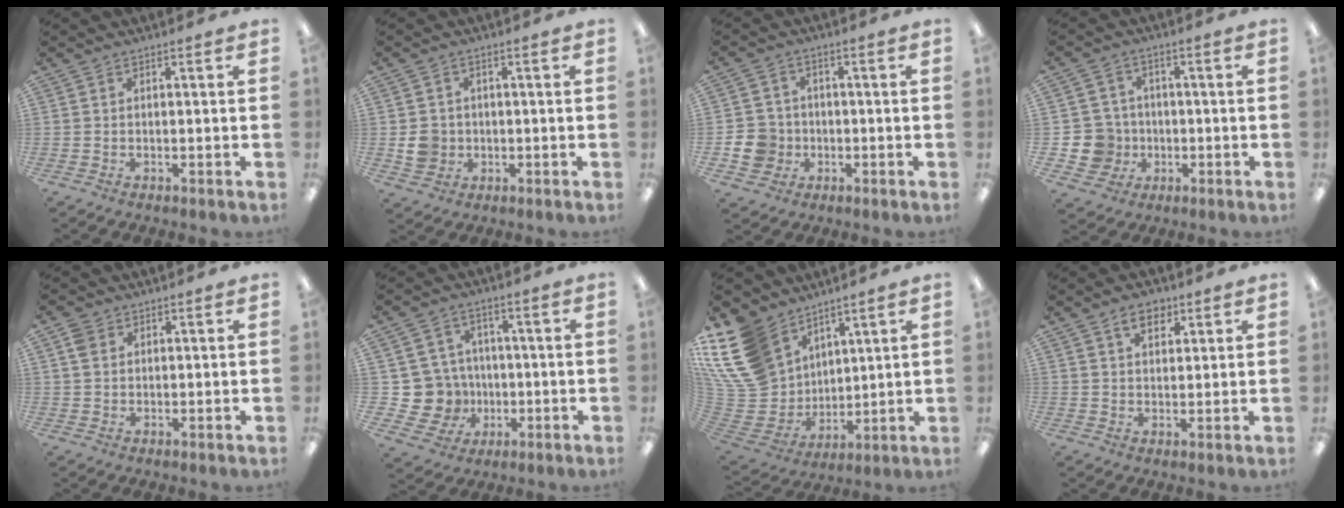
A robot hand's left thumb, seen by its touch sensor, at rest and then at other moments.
{"total": 5.0, "force": [-0.3, 4.7, 1.5], "torque": [-0.014, 0.006, -0.004]}
{"total": 7.4, "force": [-1.6, 6.8, 2.4], "torque": [-0.068, 0.015, -0.028]}
{"total": 8.0, "force": [-1.2, 7.7, 1.4], "torque": [-0.054, 0.014, -0.013]}
{"total": 3.2, "force": [1.6, 2.5, 1.1], "torque": [-0.029, 0.004, 0.031]}
{"total": 11.2, "force": [-1.2, 10.8, 2.8], "torque": [-0.086, 0.013, -0.009]}
{"total": 19.1, "force": [10.9, 13.5, 7.9], "torque": [-0.215, -0.065, 0.208]}
{"total": 5.4, "force": [3.4, 3.2, 2.7], "torque": [-0.039, -0.003, 0.058]}